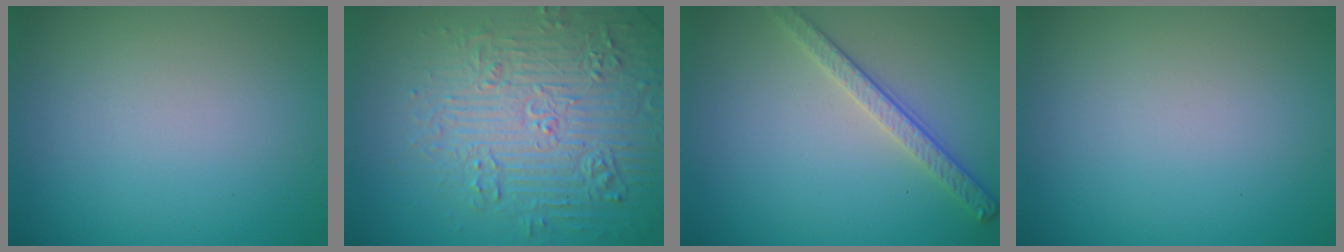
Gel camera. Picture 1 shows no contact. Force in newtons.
{"total": 7.8, "press": 7.6, "slide": 1.9}
{"total": 2.8, "press": 2.5, "slide": 1.2}
{"total": 0.0}